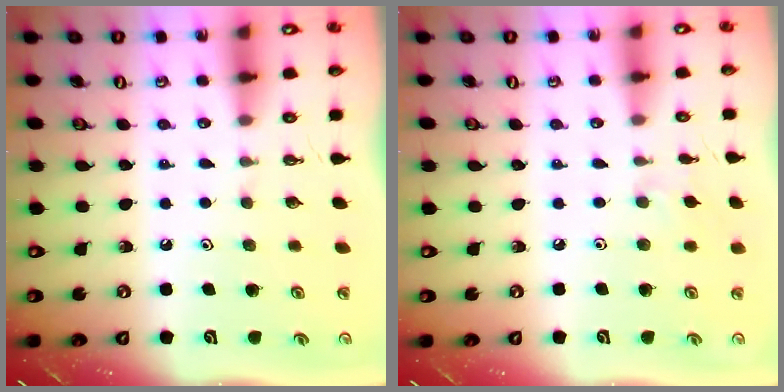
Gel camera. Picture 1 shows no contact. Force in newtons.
{"total": 4.7, "press": 4.7, "slide": 0.7}